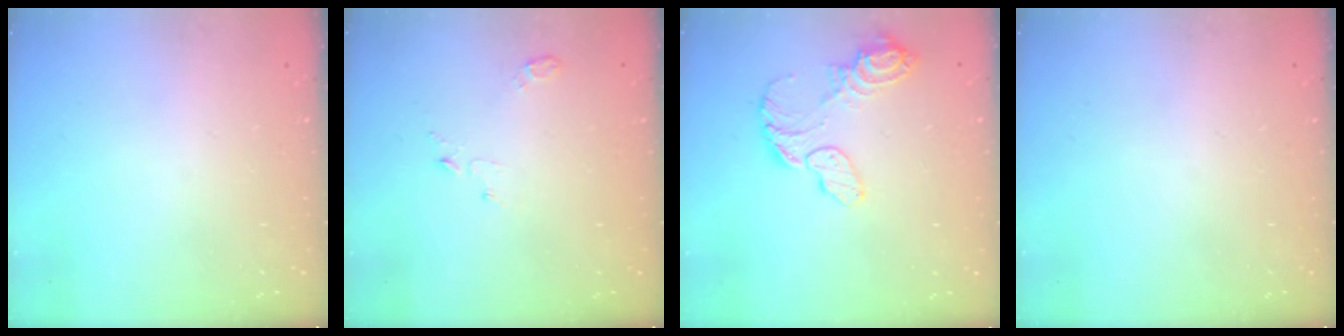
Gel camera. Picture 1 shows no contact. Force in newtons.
{"total": 3.8, "press": 3.8, "slide": 0.4}
{"total": 10.9, "press": 10.8, "slide": 1.0}
{"total": 0.0}